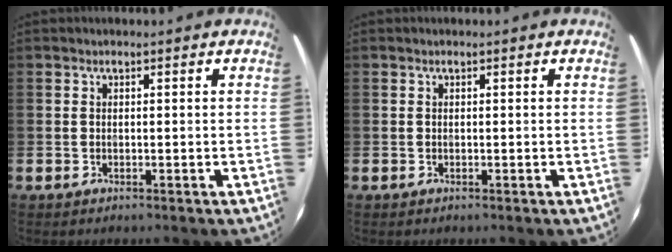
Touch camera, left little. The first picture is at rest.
{"total": 0.0}